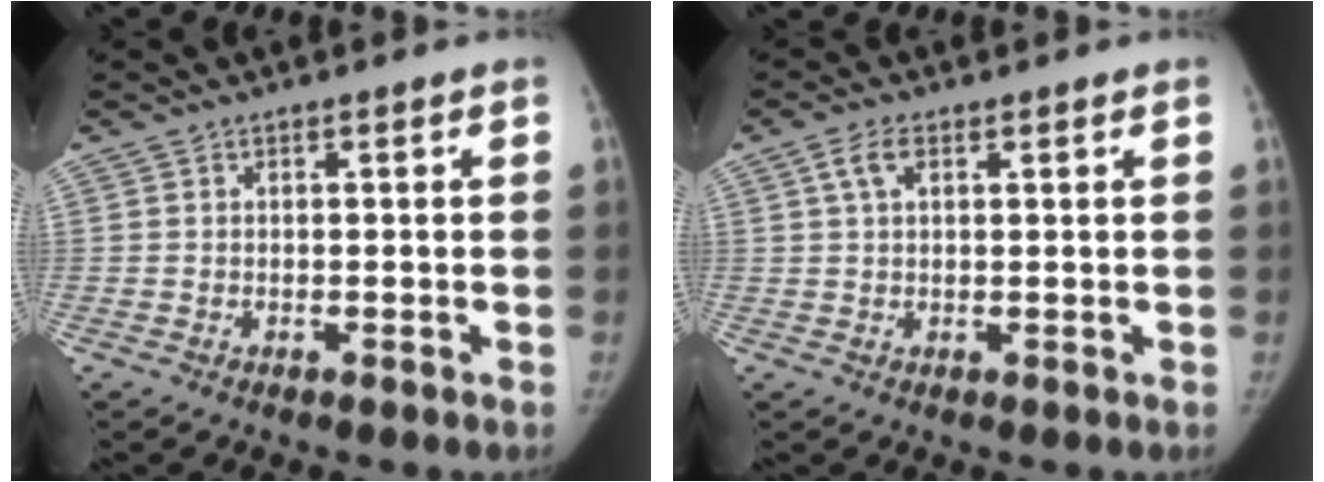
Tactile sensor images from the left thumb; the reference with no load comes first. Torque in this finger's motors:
{"motor_torque": [1.00, 0.93, 0.45, -0.73, 0.05]}